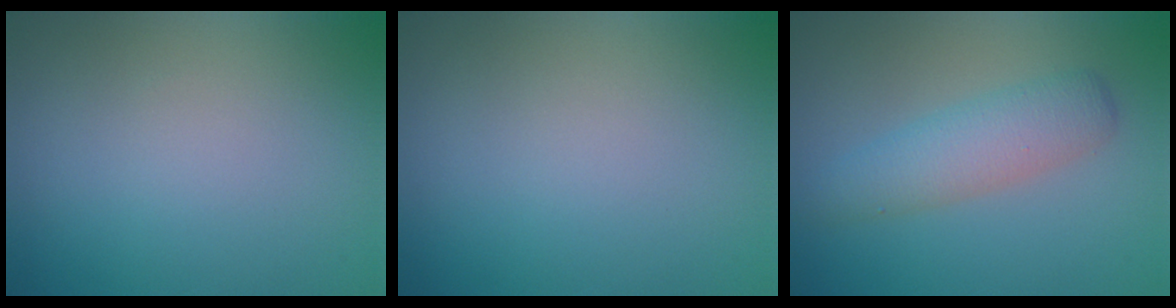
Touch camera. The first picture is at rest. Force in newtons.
{"total": 0.0}
{"total": 3.6, "press": 3.6, "slide": 0.1}